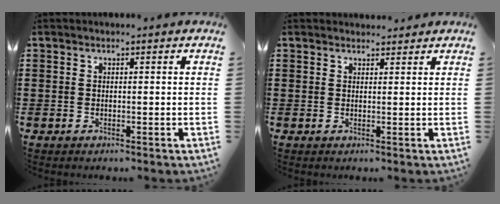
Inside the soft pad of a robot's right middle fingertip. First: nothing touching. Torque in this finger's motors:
{"motor_torque": [-0.17, 0.02, -0.04, -0.02]}